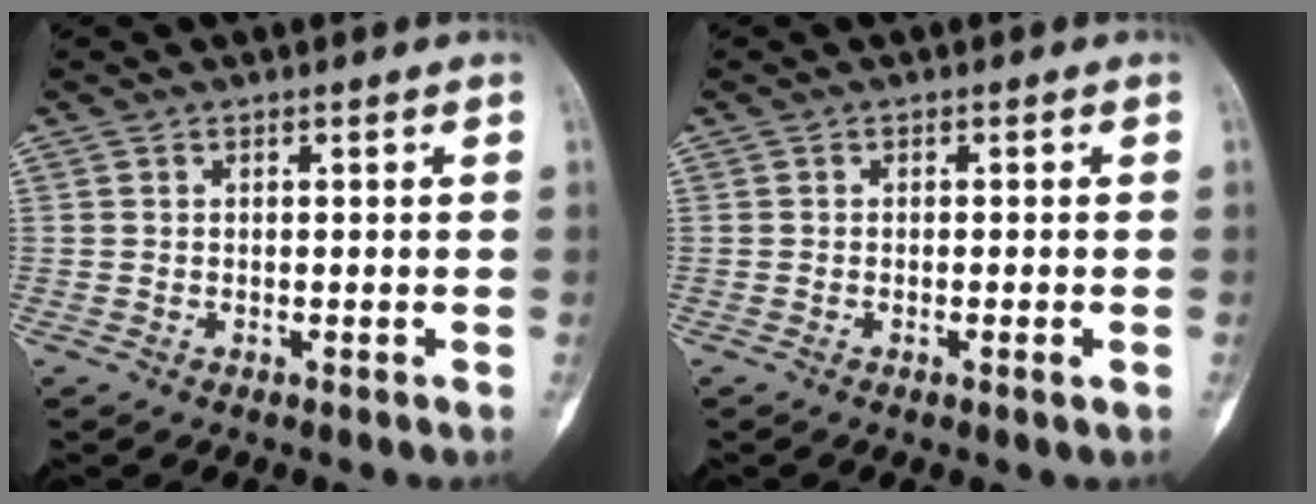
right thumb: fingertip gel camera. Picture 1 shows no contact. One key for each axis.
{"total": 1.2, "fx": -0.4, "fy": 0.0, "fz": 1.2, "tx": -0.024, "ty": -0.001, "tz": -0.006}